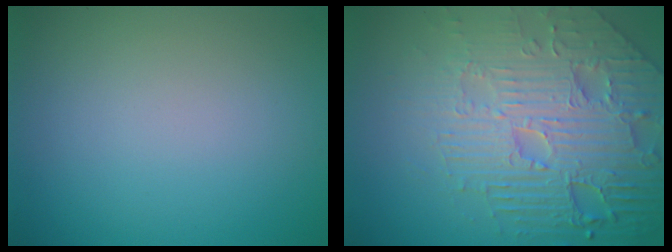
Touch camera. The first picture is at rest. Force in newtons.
{"total": 8.6, "press": 6.2, "slide": 6.0}